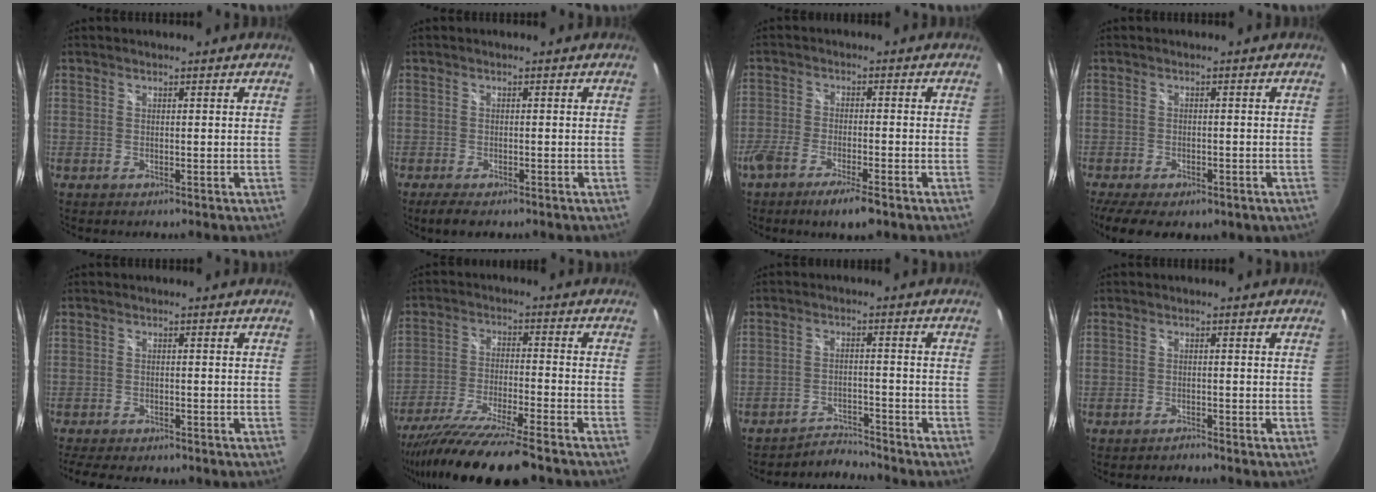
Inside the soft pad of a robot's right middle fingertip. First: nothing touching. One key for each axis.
{"total": 3.6, "fx": -2.6, "fy": 1.2, "fz": 2.2, "tx": -0.047, "ty": -0.017, "tz": -0.042}
{"total": 8.1, "fx": -5.7, "fy": 1.5, "fz": 5.5, "tx": -0.126, "ty": -0.023, "tz": -0.105}
{"total": 11.2, "fx": -7.0, "fy": 5.6, "fz": 6.7, "tx": -0.155, "ty": -0.035, "tz": -0.097}
{"total": 8.4, "fx": -7.0, "fy": 2.6, "fz": 3.9, "tx": -0.089, "ty": -0.022, "tz": -0.106}
{"total": 16.8, "fx": -14.1, "fy": 0.6, "fz": 9.0, "tx": -0.180, "ty": -0.045, "tz": -0.238}
{"total": 4.9, "fx": -4.8, "fy": -0.3, "fz": -0.7, "tx": 0.000, "ty": 0.013, "tz": -0.084}
{"total": 1.4, "fx": -1.4, "fy": 0.0, "fz": 0.1, "tx": -0.006, "ty": -0.002, "tz": -0.022}